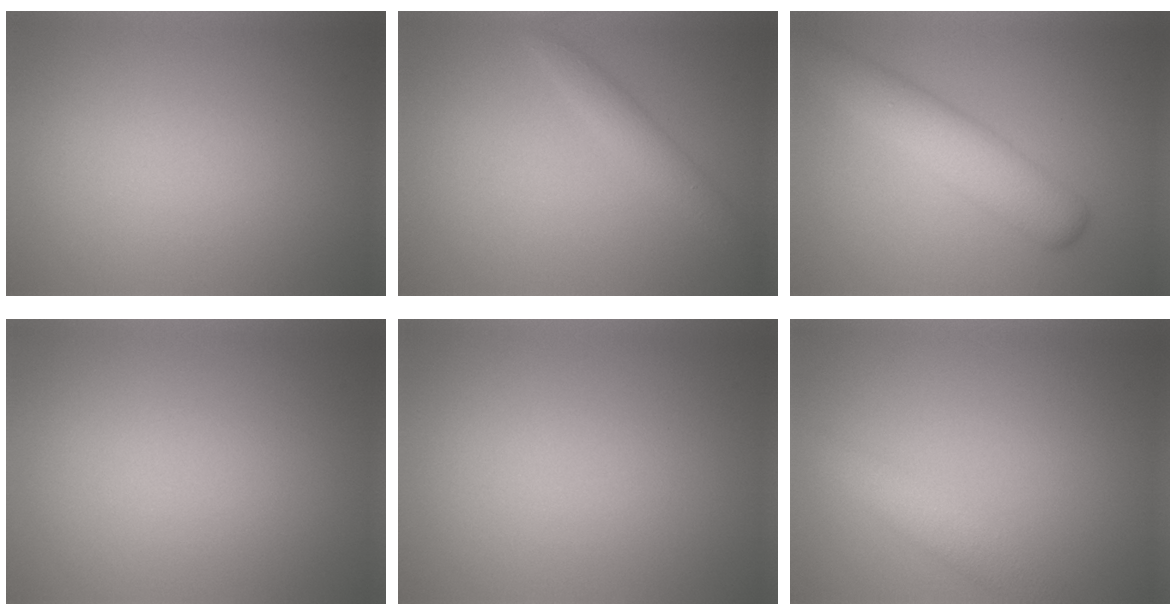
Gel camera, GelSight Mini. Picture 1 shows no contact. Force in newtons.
{"total": 2.1, "press": 2.1, "slide": 0.1}
{"total": 5.2, "press": 5.2, "slide": 0.3}
{"total": 0.0}
{"total": 0.0}
{"total": 2.9, "press": 2.9, "slide": 0.2}